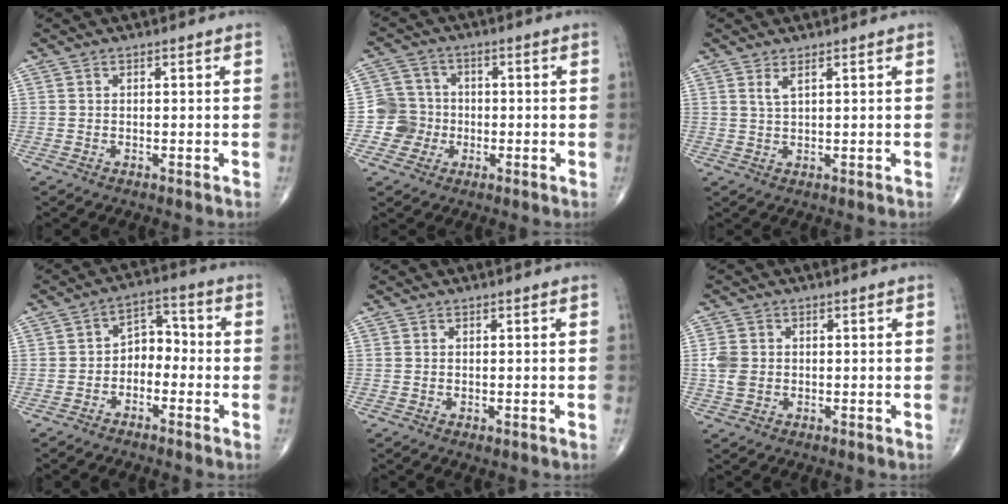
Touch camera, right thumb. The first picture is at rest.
{"total": 6.4, "force": [-1.5, 6.2, 0.4], "torque": [0.029, 0.016, -0.036]}
{"total": 1.9, "force": [1.1, 0.4, 1.5], "torque": [-0.035, -0.006, 0.027]}
{"total": 5.7, "force": [-1.9, 4.1, 3.5], "torque": [-0.028, 0.039, -0.048]}
{"total": 0.5, "force": [-0.1, 0.3, 0.4], "torque": [-0.009, -0.002, 0.001]}
{"total": 4.0, "force": [-0.1, 3.3, 2.4], "torque": [-0.047, 0.005, -0.002]}